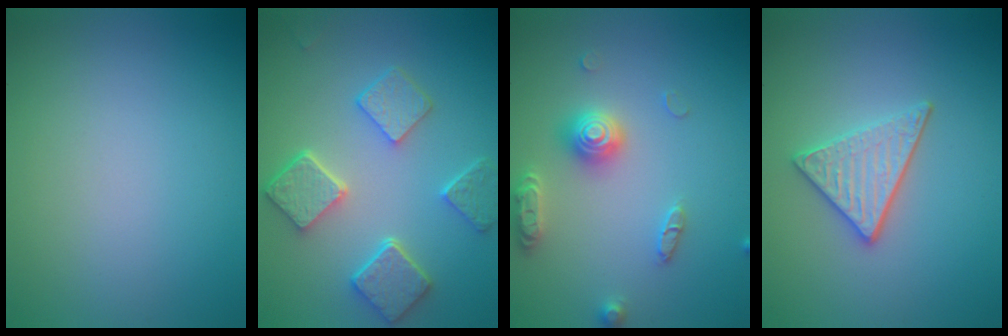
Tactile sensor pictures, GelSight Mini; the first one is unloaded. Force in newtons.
{"total": 5.5, "press": 4.4, "slide": 3.2}
{"total": 3.7, "press": 3.6, "slide": 0.4}
{"total": 3.2, "press": 2.9, "slide": 1.4}